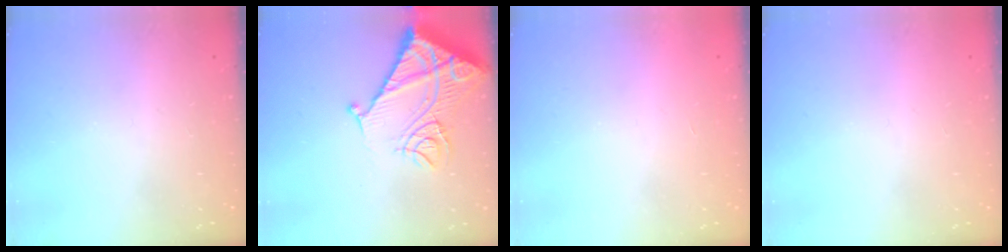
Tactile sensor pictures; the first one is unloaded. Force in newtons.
{"total": 16.1, "press": 16.0, "slide": 1.8}
{"total": 1.5, "press": 1.5, "slide": 0.1}
{"total": 0.0}